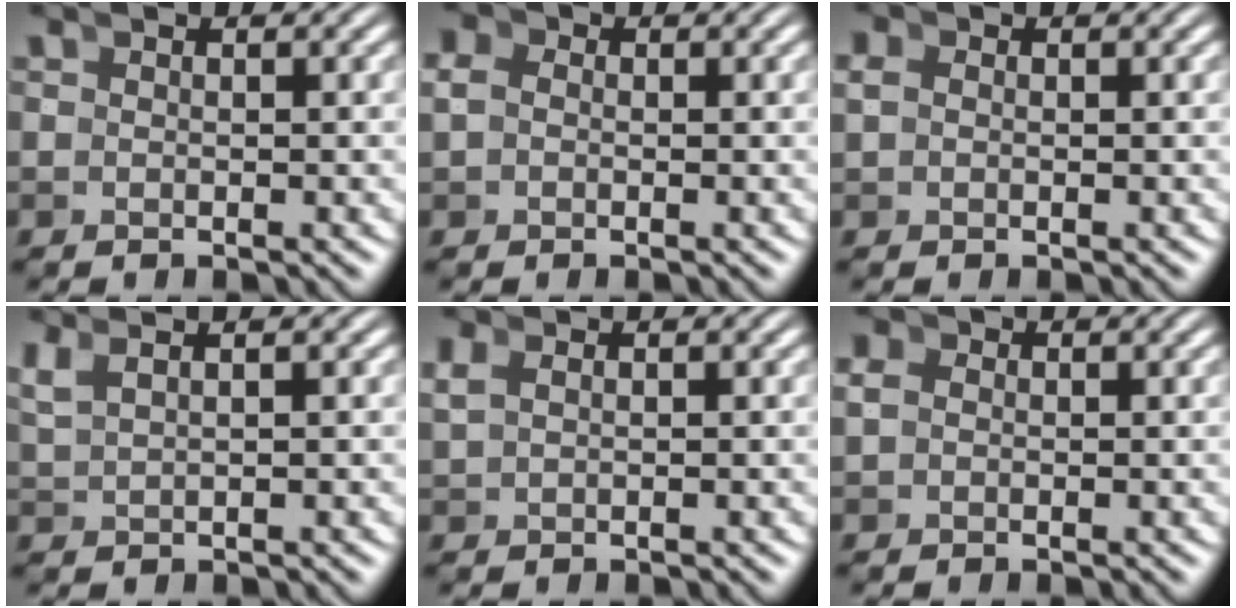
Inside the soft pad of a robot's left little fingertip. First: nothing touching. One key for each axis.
{"total": 1.7, "fx": 0.2, "fy": 1.5, "fz": 0.8, "tx": -0.023, "ty": -0.003, "tz": 0.005}
{"total": 0.8, "fx": 0.2, "fy": 0.6, "fz": 0.5, "tx": -0.015, "ty": -0.005, "tz": 0.009}
{"total": 1.9, "fx": 1.4, "fy": 0.3, "fz": 1.3, "tx": -0.020, "ty": 0.011, "tz": 0.031}
{"total": 0.7, "fx": 0.5, "fy": 0.1, "fz": 0.5, "tx": -0.010, "ty": 0.002, "tz": 0.019}
{"total": 1.4, "fx": 0.2, "fy": 1.2, "fz": 0.6, "tx": -0.020, "ty": -0.005, "tz": 0.006}